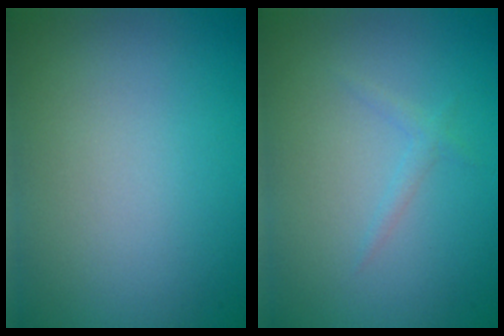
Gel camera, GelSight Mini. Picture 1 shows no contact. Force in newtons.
{"total": 0.8, "press": 0.8, "slide": 0.0}